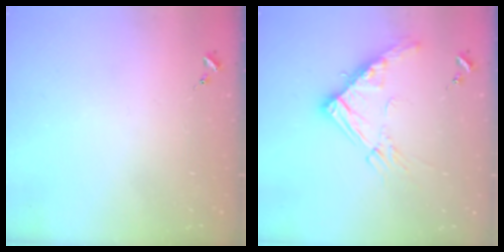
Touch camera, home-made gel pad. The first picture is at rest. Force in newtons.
{"total": 14.3, "press": 14.2, "slide": 1.4}